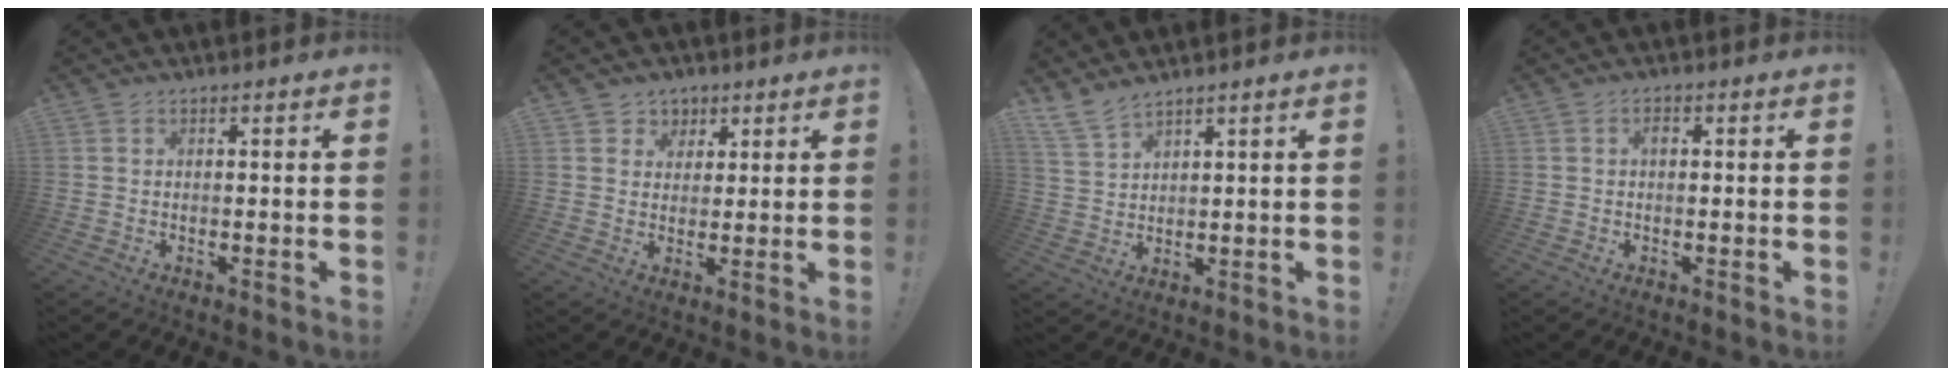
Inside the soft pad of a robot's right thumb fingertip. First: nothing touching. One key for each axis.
{"total": 5.3, "fx": 2.4, "fy": 4.8, "fz": 0.4, "tx": 0.006, "ty": -0.020, "tz": 0.045}
{"total": 6.4, "fx": 5.7, "fy": 2.0, "fz": 1.9, "tx": -0.044, "ty": -0.032, "tz": 0.112}
{"total": 1.2, "fx": -0.1, "fy": 0.8, "fz": 0.9, "tx": -0.009, "ty": 0.004, "tz": -0.006}